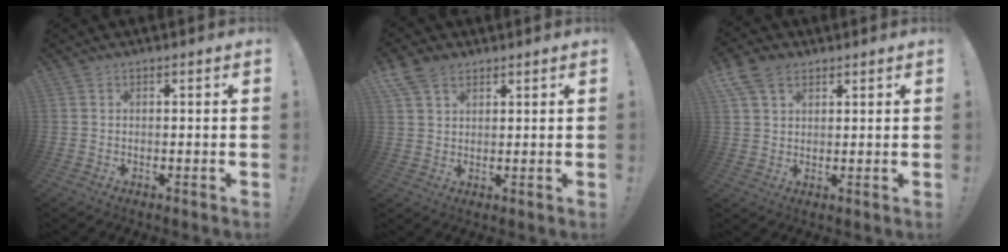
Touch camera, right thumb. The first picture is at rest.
{"total": 7.1, "force": [4.3, 4.5, 3.4], "torque": [-0.058, -0.010, 0.085]}
{"total": 8.0, "force": [4.4, 5.4, 4.1], "torque": [-0.071, -0.006, 0.089]}